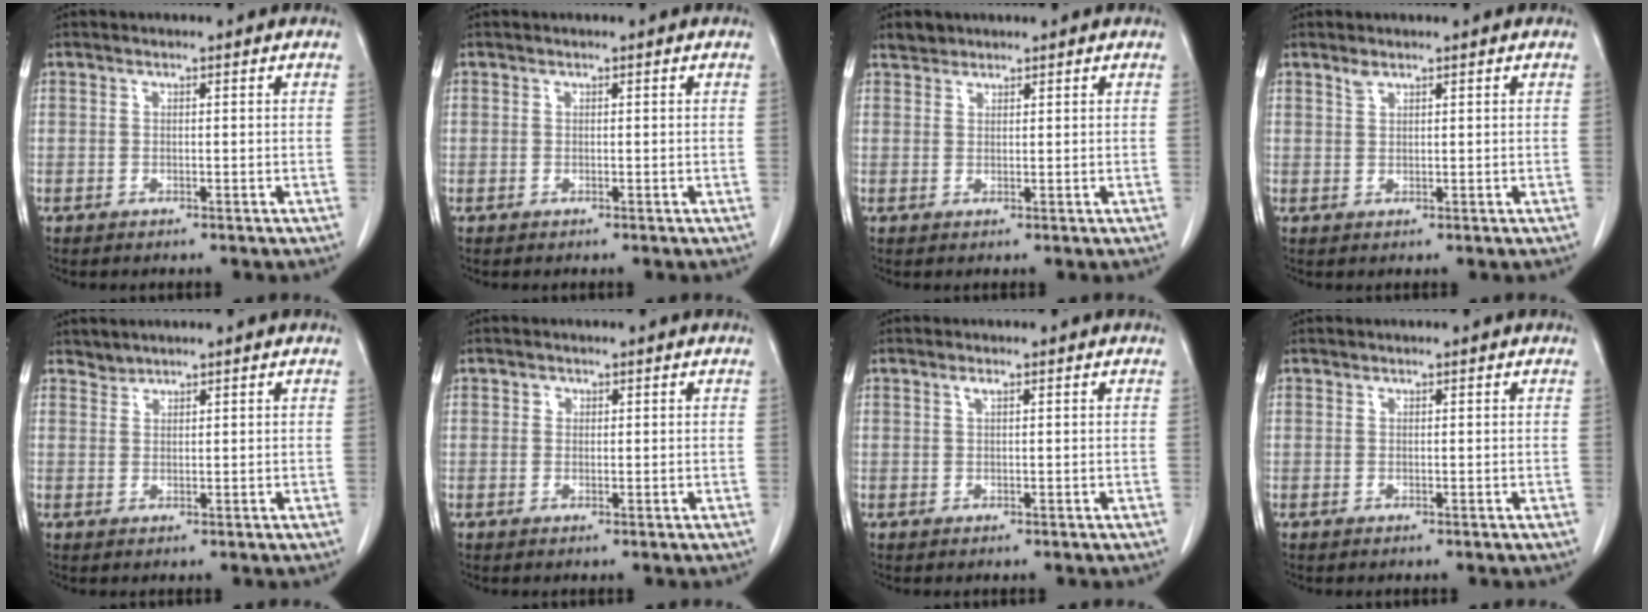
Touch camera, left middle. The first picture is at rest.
{"total": 0.0}
{"total": 1.5, "force": [1.4, 0.7, -0.1], "torque": [-0.001, 0.004, 0.022]}
{"total": 1.0, "force": [0.9, 0.2, 0.4], "torque": [-0.011, 0.001, 0.019]}
{"total": 1.2, "force": [1.1, 0.0, -0.4], "torque": [0.001, -0.001, 0.022]}
{"total": 0.8, "force": [0.3, 0.7, 0.2], "torque": [0.004, 0.000, 0.004]}
{"total": 0.7, "force": [0.4, 0.0, 0.6], "torque": [-0.017, 0.002, 0.008]}
{"total": 0.0}